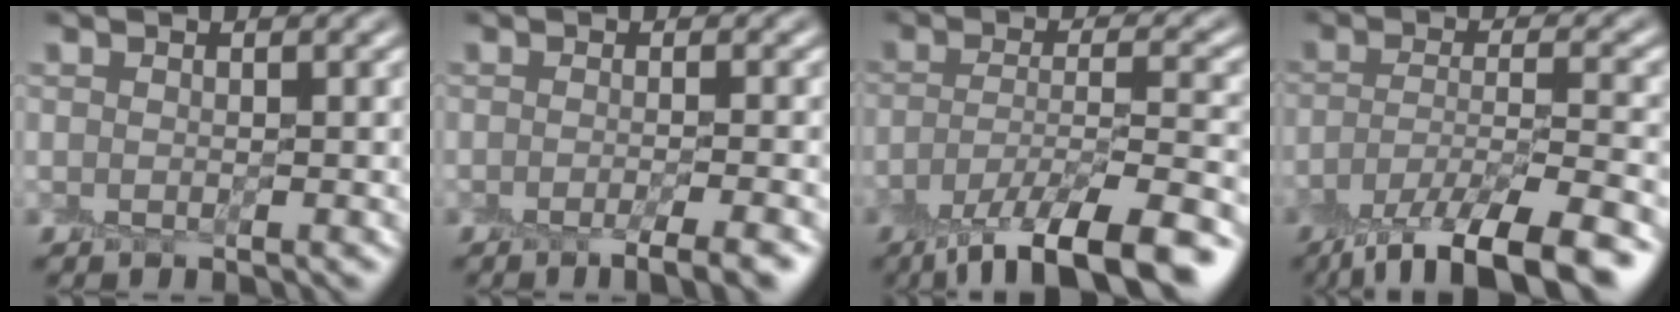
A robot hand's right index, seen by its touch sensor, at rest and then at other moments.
{"total": 3.5, "force": [-1.9, 0.9, 2.8], "torque": [-0.025, -0.003, -0.033]}
{"total": 10.2, "force": [-6.1, 3.1, 7.6], "torque": [-0.122, -0.012, -0.102]}
{"total": 9.5, "force": [-6.2, 2.8, 6.6], "torque": [-0.106, -0.012, -0.104]}